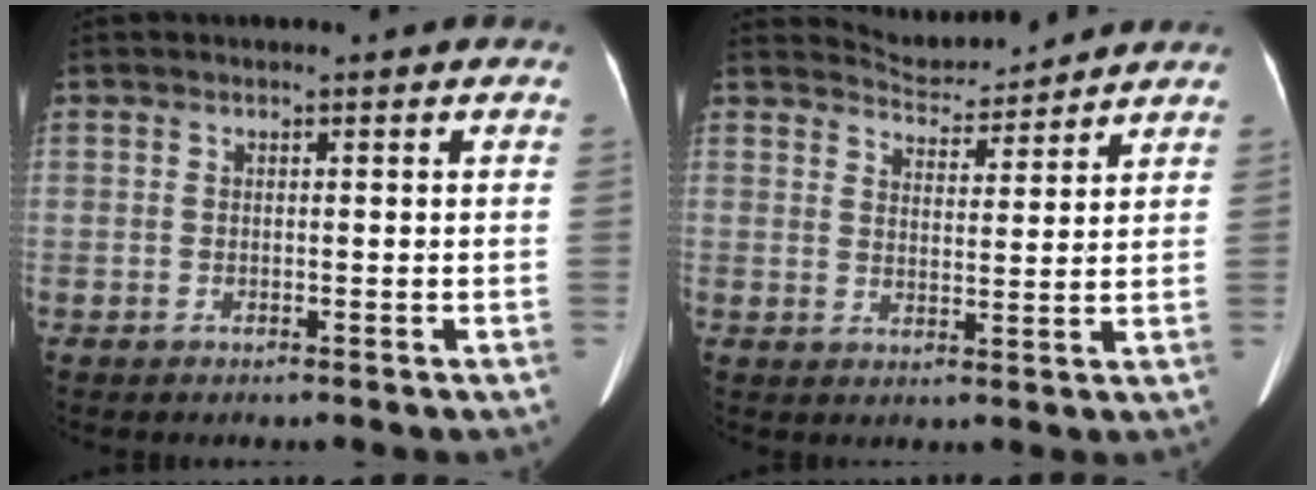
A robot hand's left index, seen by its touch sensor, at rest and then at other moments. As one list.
[{"total": 6.0, "force": [6.0, 0.5, -0.4], "torque": [-0.004, 0.008, 0.096]}]